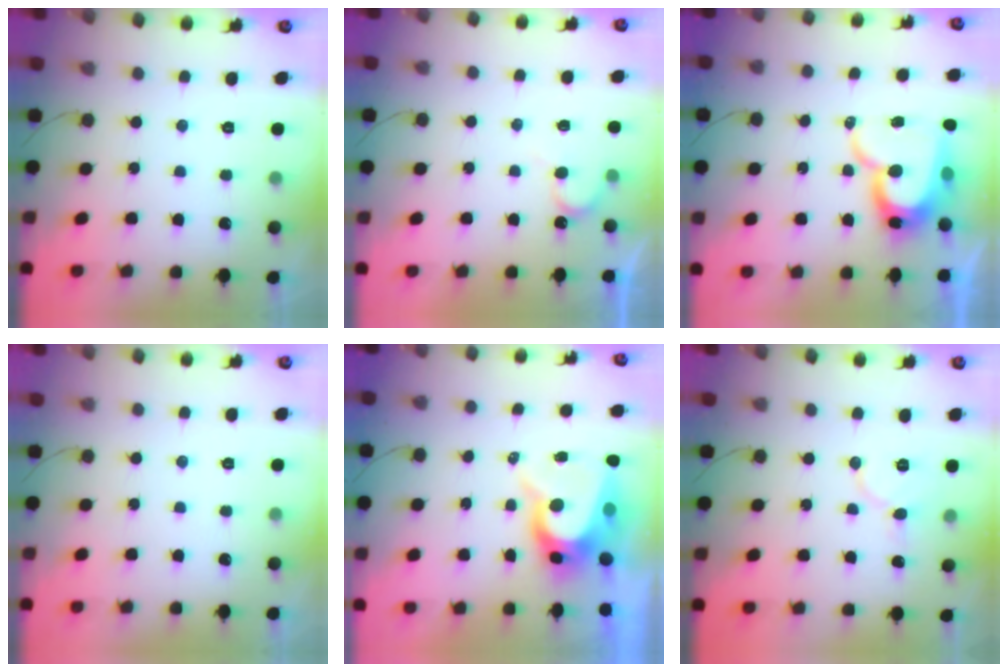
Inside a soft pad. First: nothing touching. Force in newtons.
{"total": 4.9, "press": 4.9, "slide": 0.3}
{"total": 15.2, "press": 15.1, "slide": 1.5}
{"total": 0.0}
{"total": 10.4, "press": 10.3, "slide": 1.0}
{"total": 7.6, "press": 7.5, "slide": 0.8}